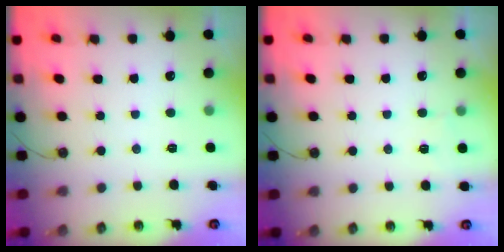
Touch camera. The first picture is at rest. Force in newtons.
{"total": 3.1, "press": 2.4, "slide": 2.0}